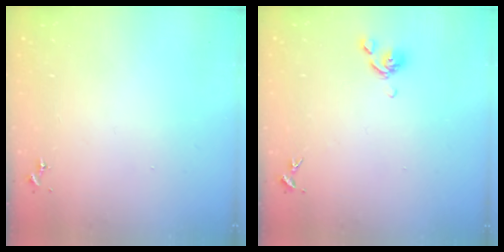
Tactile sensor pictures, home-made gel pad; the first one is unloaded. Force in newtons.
{"total": 6.7, "press": 6.6, "slide": 1.5}